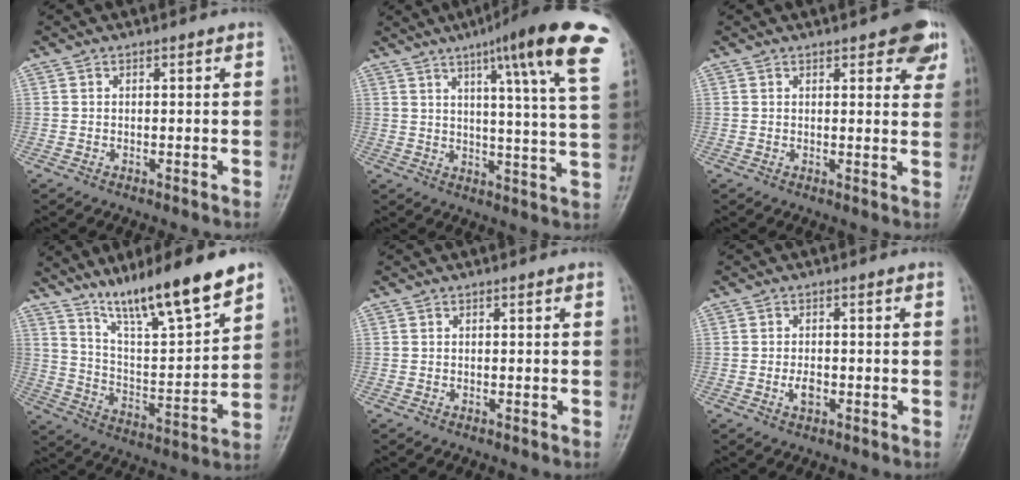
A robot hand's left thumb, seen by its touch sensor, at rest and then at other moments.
{"total": 20.8, "force": [11.0, 2.3, 17.5], "torque": [-0.226, -0.031, 0.134]}
{"total": 7.4, "force": [4.2, 2.8, 5.5], "torque": [-0.041, -0.015, 0.047]}
{"total": 17.8, "force": [12.9, 2.5, 12.0], "torque": [-0.179, -0.071, 0.227]}
{"total": 0.0}
{"total": 2.5, "force": [-0.7, 1.4, 1.9], "torque": [-0.032, 0.002, -0.012]}